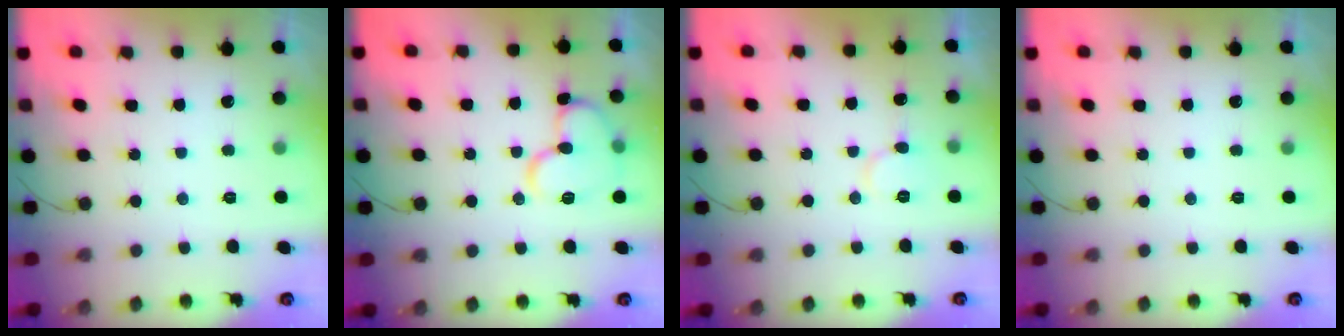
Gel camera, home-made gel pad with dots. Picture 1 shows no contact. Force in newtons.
{"total": 12.8, "press": 12.8, "slide": 1.5}
{"total": 7.0, "press": 7.0, "slide": 0.6}
{"total": 0.0}